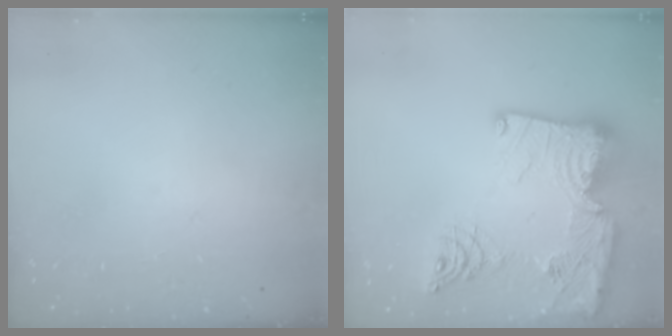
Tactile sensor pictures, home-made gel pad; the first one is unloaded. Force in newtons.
{"total": 25.2, "press": 25.1, "slide": 2.6}